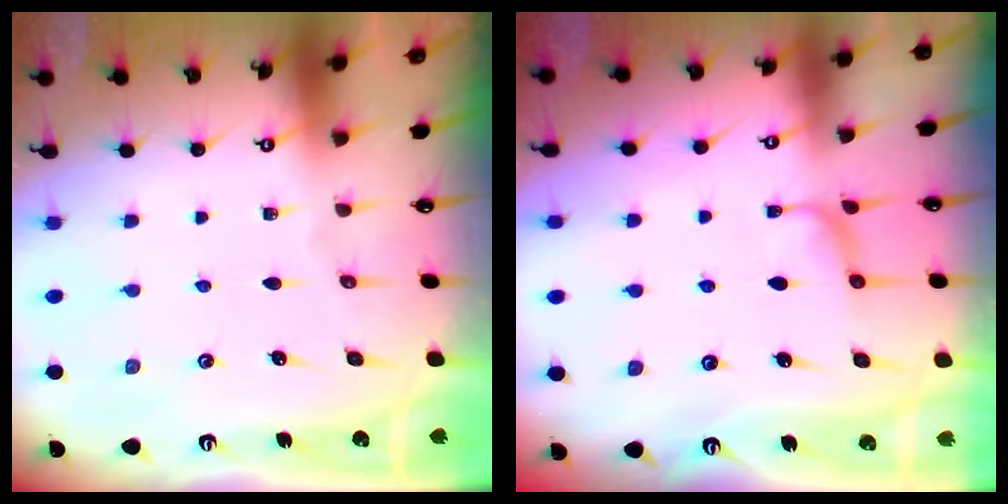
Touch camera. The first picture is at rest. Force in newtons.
{"total": 1.0, "press": 0.8, "slide": 0.6}